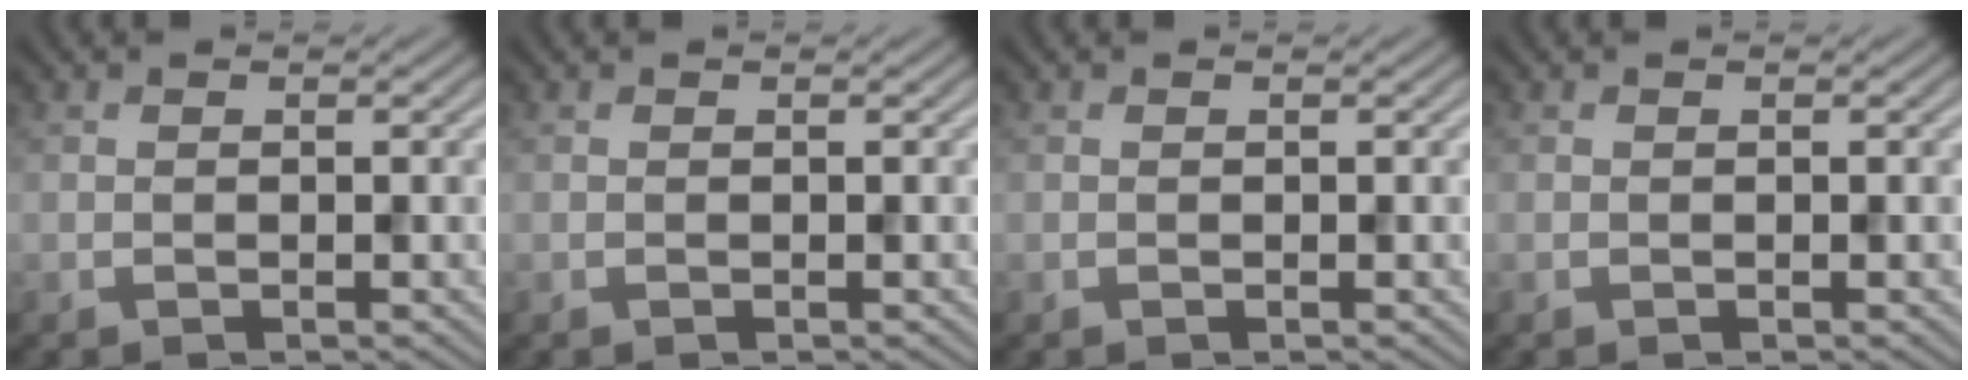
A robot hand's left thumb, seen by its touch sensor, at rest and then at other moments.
{"total": 0.0}
{"total": 0.0}
{"total": 0.0}